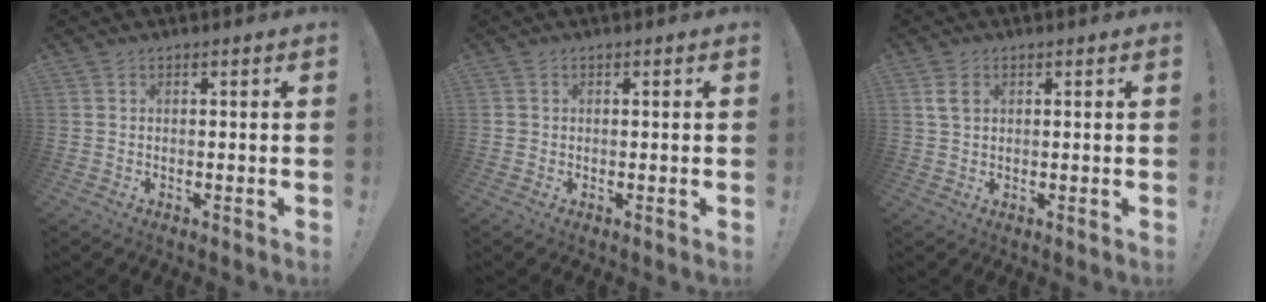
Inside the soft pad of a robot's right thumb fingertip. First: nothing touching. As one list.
[{"total": 1.0, "force": [0.0, 0.9, 0.1], "torque": [-0.008, 0.005, 0.001]}, {"total": 3.3, "force": [1.5, 2.0, 2.2], "torque": [-0.030, -0.002, 0.025]}]